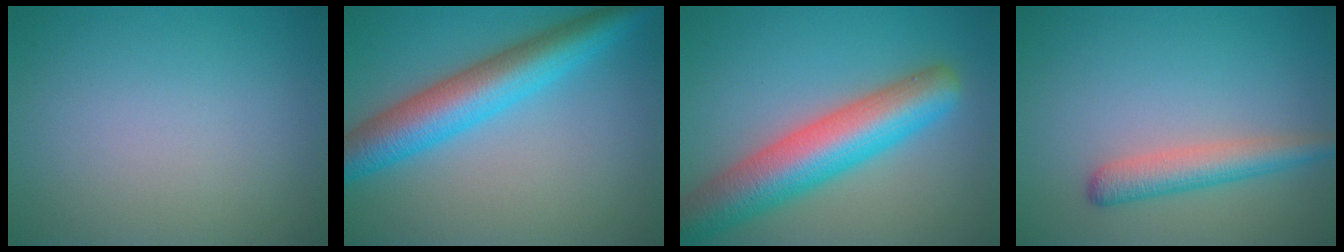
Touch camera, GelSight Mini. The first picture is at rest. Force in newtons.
{"total": 7.5, "press": 7.5, "slide": 0.1}
{"total": 9.0, "press": 9.0, "slide": 0.3}
{"total": 3.3, "press": 3.3, "slide": 0.1}